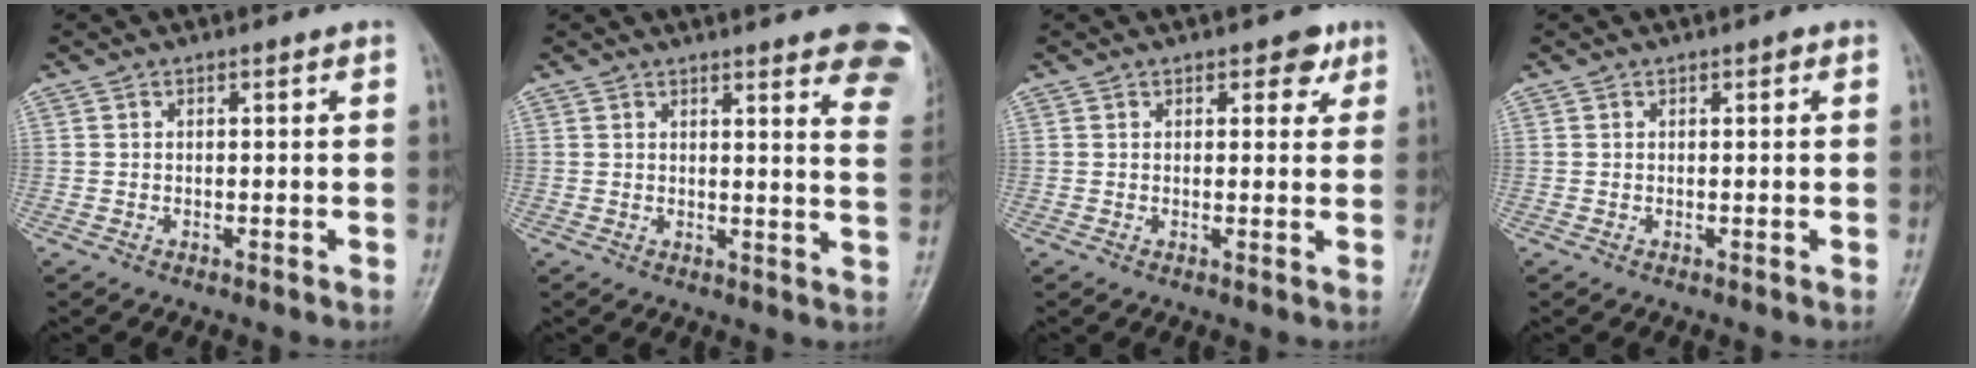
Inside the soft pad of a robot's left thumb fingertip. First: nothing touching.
{"total": 16.7, "force": [11.7, 3.4, 11.4], "torque": [-0.116, -0.046, 0.121]}
{"total": 3.7, "force": [2.0, 2.3, 2.1], "torque": [-0.001, -0.006, 0.022]}
{"total": 0.8, "force": [0.3, 0.4, 0.6], "torque": [-0.002, 0.001, 0.002]}